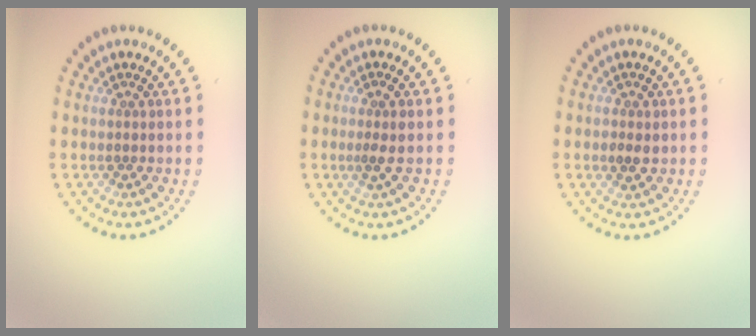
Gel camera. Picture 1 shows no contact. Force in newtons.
{"total": 1.1, "press": 1.0, "slide": 0.4}
{"total": 1.4, "press": 1.4, "slide": 0.2}